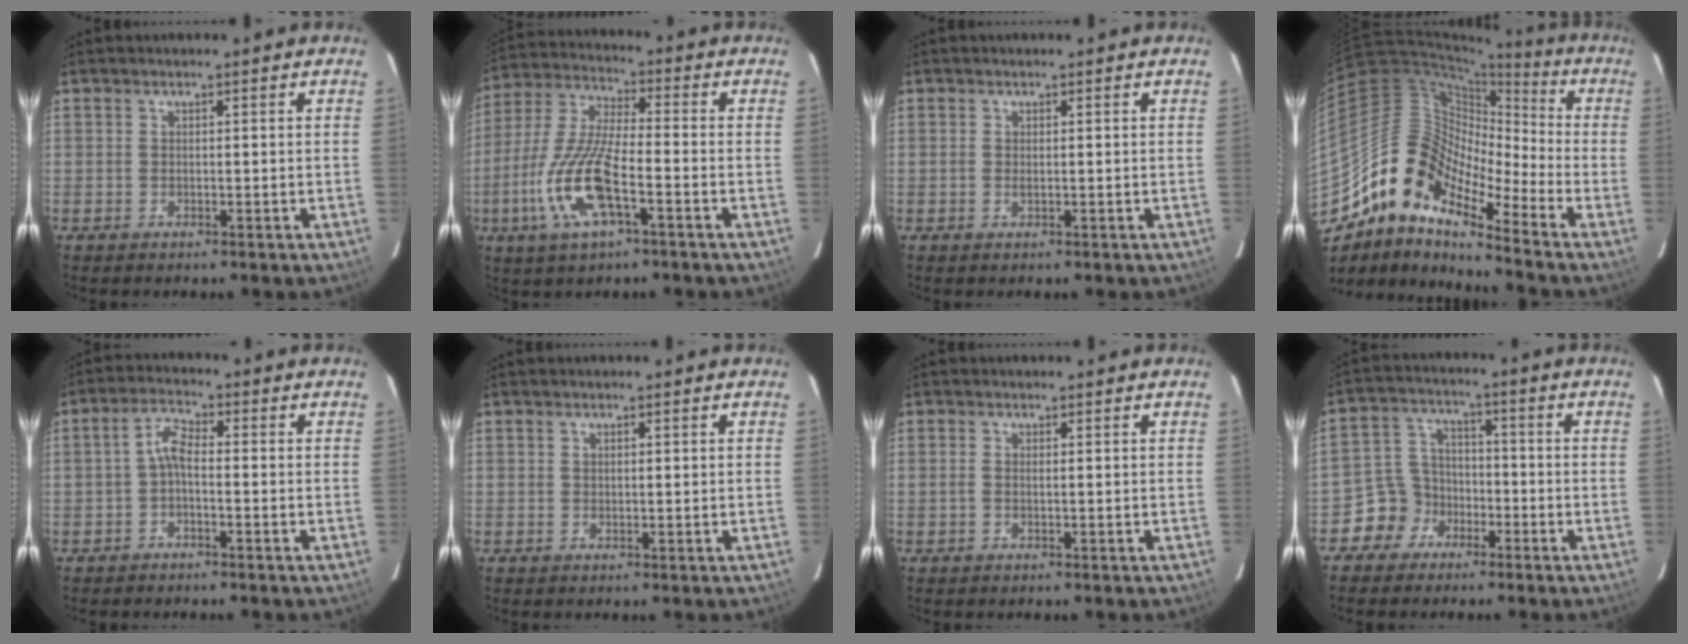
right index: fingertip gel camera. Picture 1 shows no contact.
{"total": 14.5, "force": [-5.5, 3.9, 12.9], "torque": [-0.282, -0.010, -0.110]}
{"total": 0.6, "force": [0.1, 0.1, 0.6], "torque": [-0.012, 0.000, 0.001]}
{"total": 13.6, "force": [-10.2, 4.7, 7.7], "torque": [-0.111, 0.014, -0.213]}
{"total": 3.3, "force": [-1.1, 1.3, 2.8], "torque": [-0.062, 0.013, -0.025]}
{"total": 0.8, "force": [0.4, 0.3, 0.6], "torque": [-0.010, 0.002, 0.008]}
{"total": 0.6, "force": [0.1, 0.0, 0.6], "torque": [-0.015, 0.000, -0.001]}
{"total": 6.9, "force": [-4.1, 5.5, 0.5], "torque": [-0.019, 0.034, -0.078]}